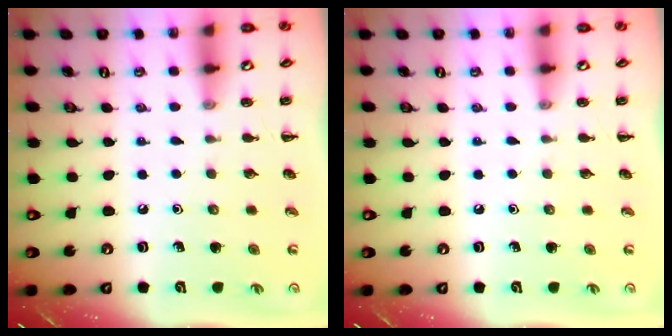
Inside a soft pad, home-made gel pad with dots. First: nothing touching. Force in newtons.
{"total": 0.0}